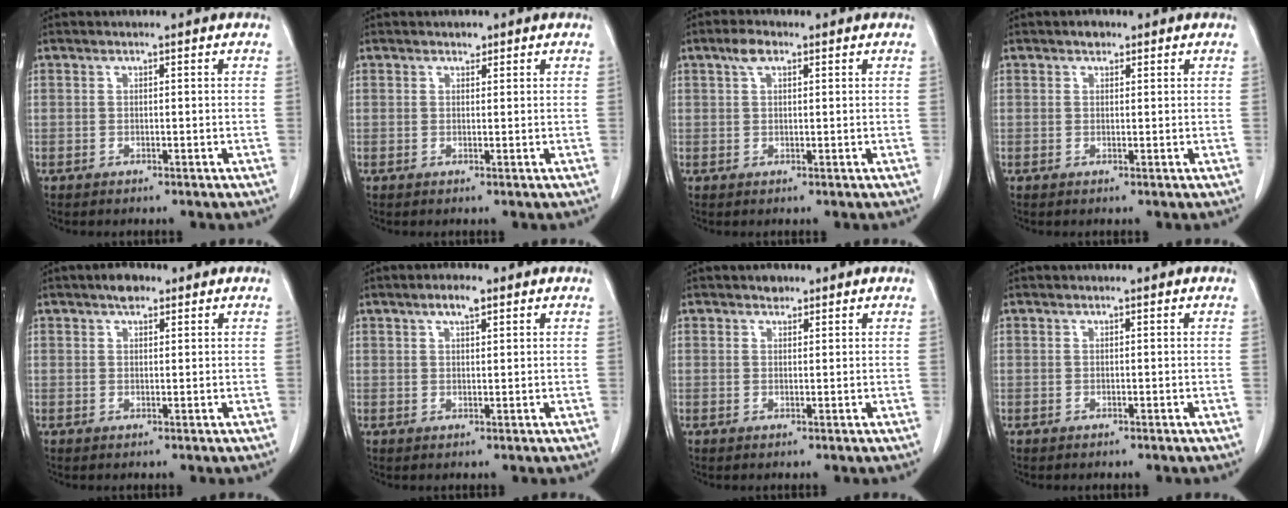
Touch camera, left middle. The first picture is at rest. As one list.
[{"total": 0.8, "force": [0.6, 0.4, 0.2], "torque": [-0.002, -0.004, 0.008]}, {"total": 2.5, "force": [1.4, 1.1, 1.7], "torque": [-0.038, 0.008, 0.028]}, {"total": 1.2, "force": [0.9, 0.7, 0.4], "torque": [-0.010, 0.002, 0.012]}, {"total": 2.5, "force": [1.7, 1.1, 1.4], "torque": [-0.024, 0.007, 0.024]}, {"total": 2.8, "force": [1.7, 0.8, 2.1], "torque": [-0.039, 0.004, 0.029]}, {"total": 1.2, "force": [0.9, 0.8, 0.2], "torque": [-0.002, -0.001, 0.012]}, {"total": 0.0}]